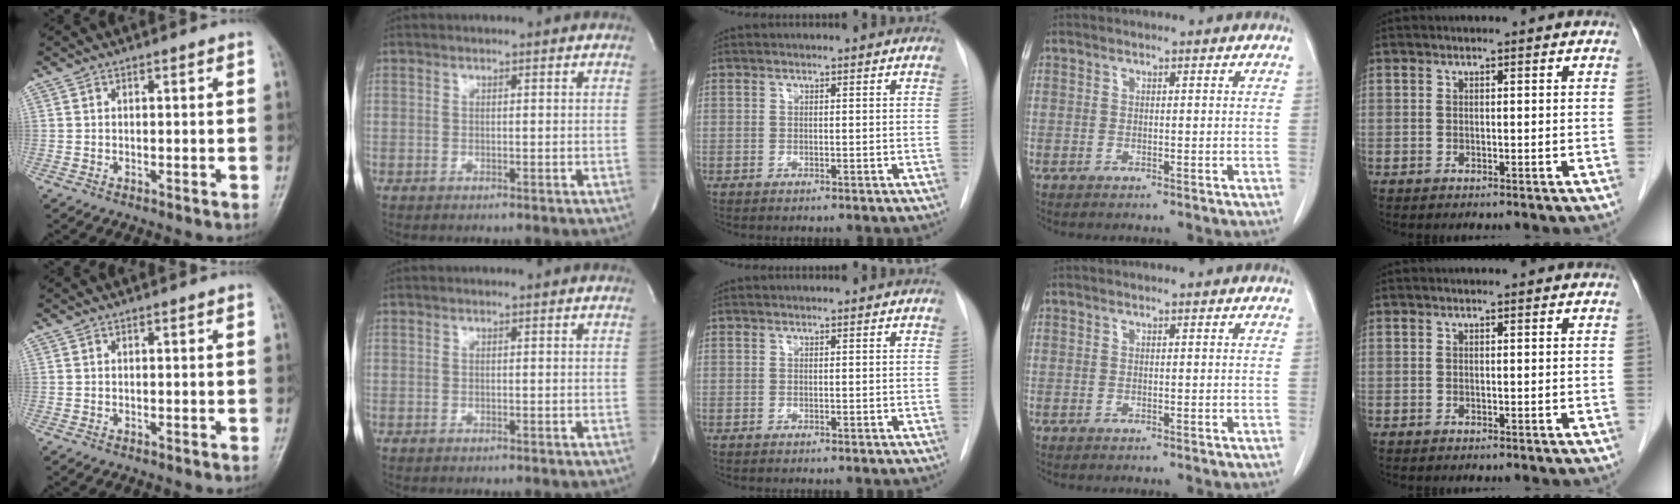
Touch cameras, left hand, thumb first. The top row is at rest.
{}